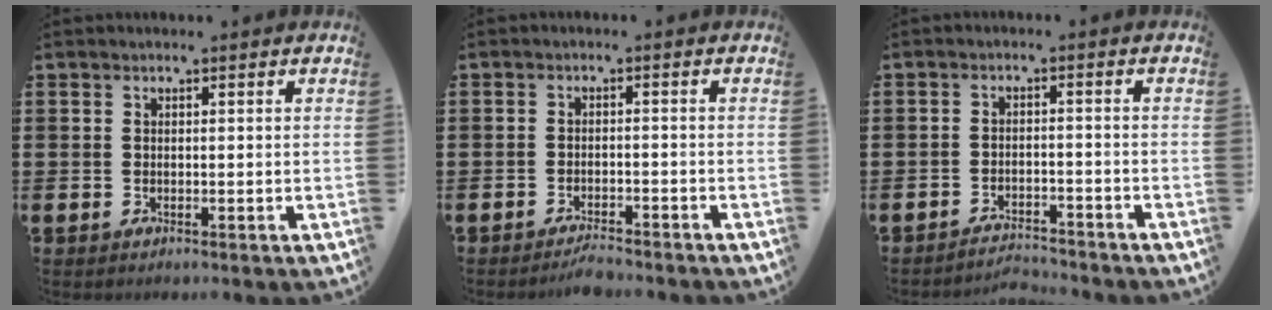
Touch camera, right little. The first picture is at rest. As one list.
[{"total": 1.9, "force": [-1.9, 0.0, 0.4], "torque": [-0.012, 0.005, -0.039]}, {"total": 2.6, "force": [-2.6, 0.0, -0.2], "torque": [-0.003, 0.004, -0.057]}]